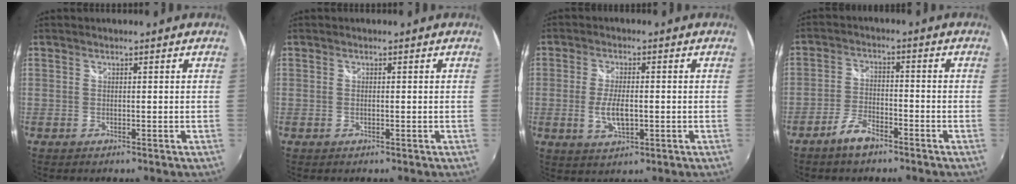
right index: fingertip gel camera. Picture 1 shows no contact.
{"total": 0.0}
{"total": 5.7, "force": [-1.0, 2.3, 5.1], "torque": [-0.103, -0.006, -0.017]}
{"total": 5.4, "force": [-4.1, 1.9, 3.0], "torque": [-0.073, 0.004, -0.075]}